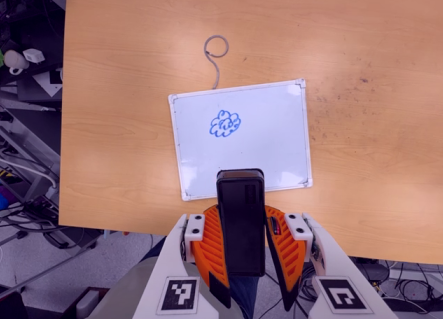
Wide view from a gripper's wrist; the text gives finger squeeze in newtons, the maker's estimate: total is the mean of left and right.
{"total": 9.1, "left": 8.1, "right": 10.1}